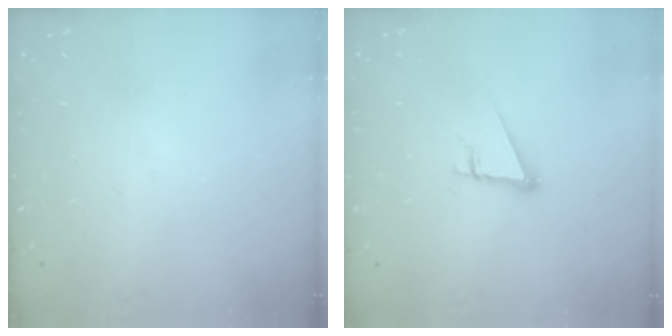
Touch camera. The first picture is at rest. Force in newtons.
{"total": 3.7, "press": 3.7, "slide": 0.2}